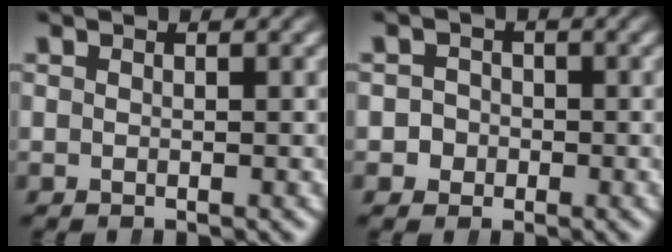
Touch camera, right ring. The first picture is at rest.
{"total": 2.9, "force": [-0.9, 2.7, 0.3], "torque": [-0.013, -0.014, -0.019]}